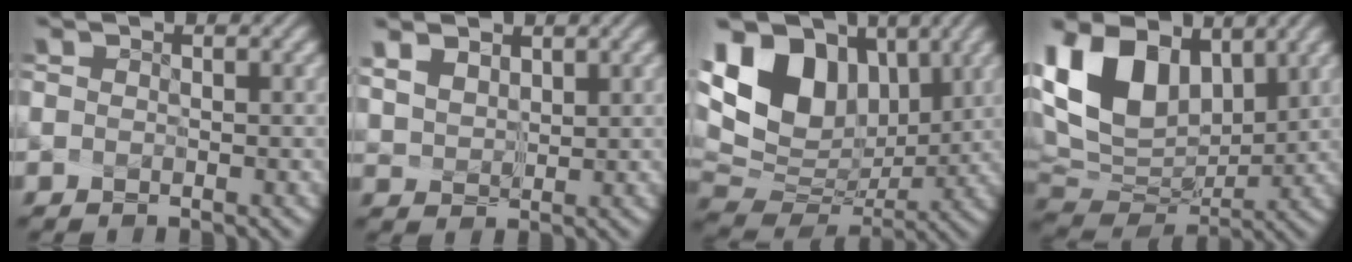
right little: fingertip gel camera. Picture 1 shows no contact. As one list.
[{"total": 4.1, "force": [3.2, 2.0, 1.6], "torque": [-0.050, 0.014, 0.058]}, {"total": 12.7, "force": [5.7, 8.3, 7.7], "torque": [-0.146, 0.026, 0.098]}, {"total": 11.4, "force": [5.4, 7.1, 7.1], "torque": [-0.163, 0.009, 0.097]}]